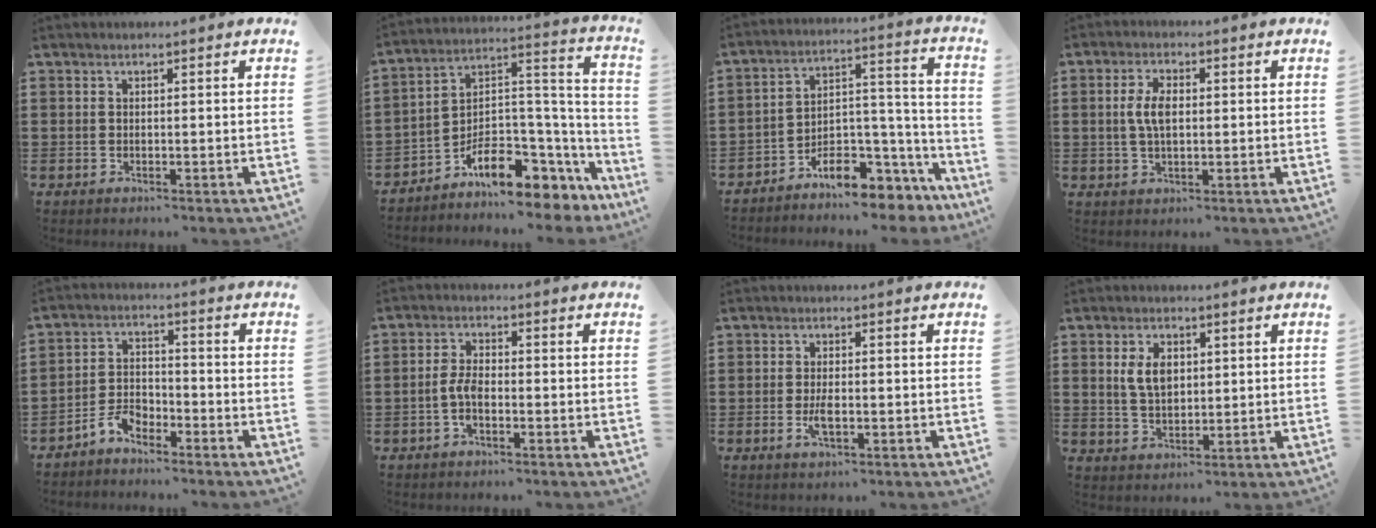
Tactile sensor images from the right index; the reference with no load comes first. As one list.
[{"total": 8.4, "force": [-5.3, 4.5, 4.7], "torque": [-0.078, -0.007, -0.095]}, {"total": 7.1, "force": [-6.2, 3.0, 1.7], "torque": [-0.025, 0.010, -0.114]}, {"total": 4.7, "force": [0.4, 2.1, 4.2], "torque": [-0.092, 0.006, 0.003]}, {"total": 4.4, "force": [-3.7, 1.8, 1.6], "torque": [-0.044, 0.008, -0.075]}, {"total": 3.6, "force": [-1.2, 1.4, 3.0], "torque": [-0.077, -0.005, -0.028]}, {"total": 3.1, "force": [-0.8, 1.0, 2.8], "torque": [-0.057, -0.005, -0.015]}, {"total": 5.1, "force": [1.3, 3.0, 3.9], "torque": [-0.084, 0.005, 0.017]}]